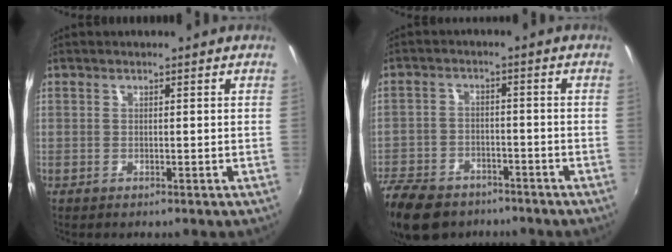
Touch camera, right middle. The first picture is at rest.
{"total": 15.4, "force": [-11.1, 8.6, 6.4], "torque": [-0.182, -0.015, -0.188]}